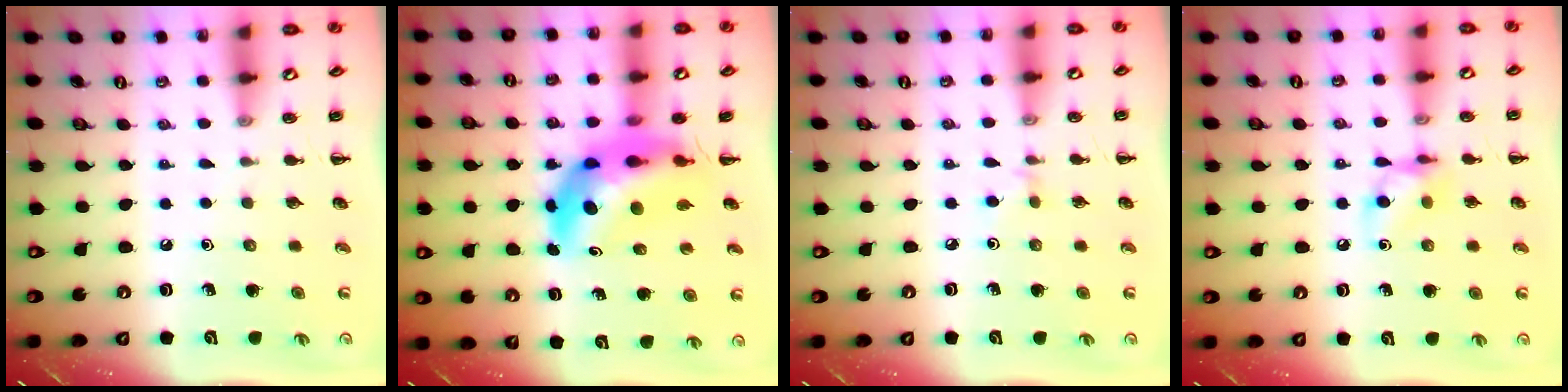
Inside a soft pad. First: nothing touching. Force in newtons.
{"total": 10.3, "press": 9.8, "slide": 3.1}
{"total": 2.2, "press": 2.0, "slide": 0.8}
{"total": 7.9, "press": 7.9, "slide": 0.4}